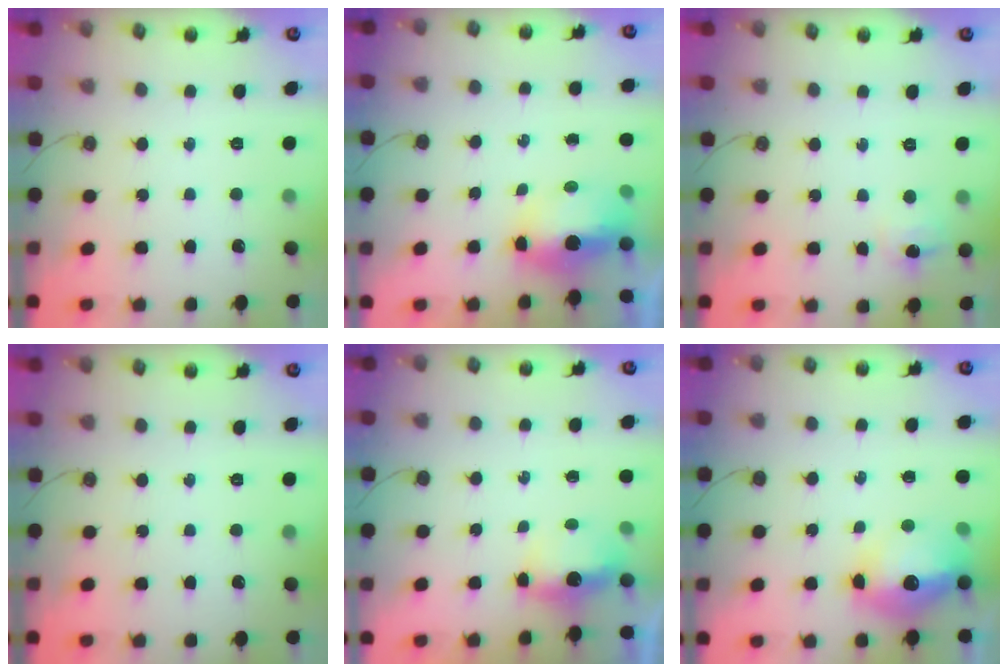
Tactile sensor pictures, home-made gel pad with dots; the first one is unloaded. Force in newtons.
{"total": 6.8, "press": 6.8, "slide": 0.8}
{"total": 5.5, "press": 5.5, "slide": 0.3}
{"total": 0.0}
{"total": 4.0, "press": 4.0, "slide": 0.5}
{"total": 14.7, "press": 14.6, "slide": 1.4}